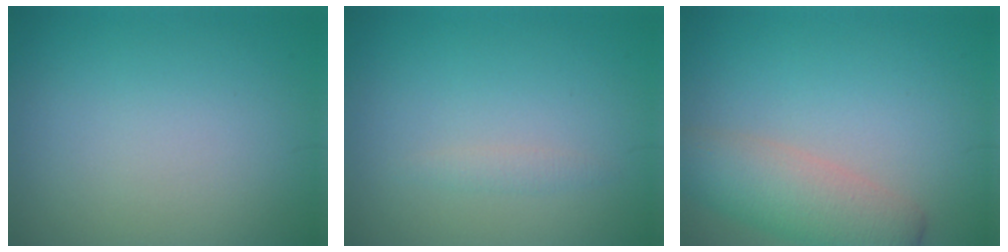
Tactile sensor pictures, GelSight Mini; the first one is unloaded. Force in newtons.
{"total": 0.8, "press": 0.8, "slide": 0.1}
{"total": 5.2, "press": 5.2, "slide": 0.2}